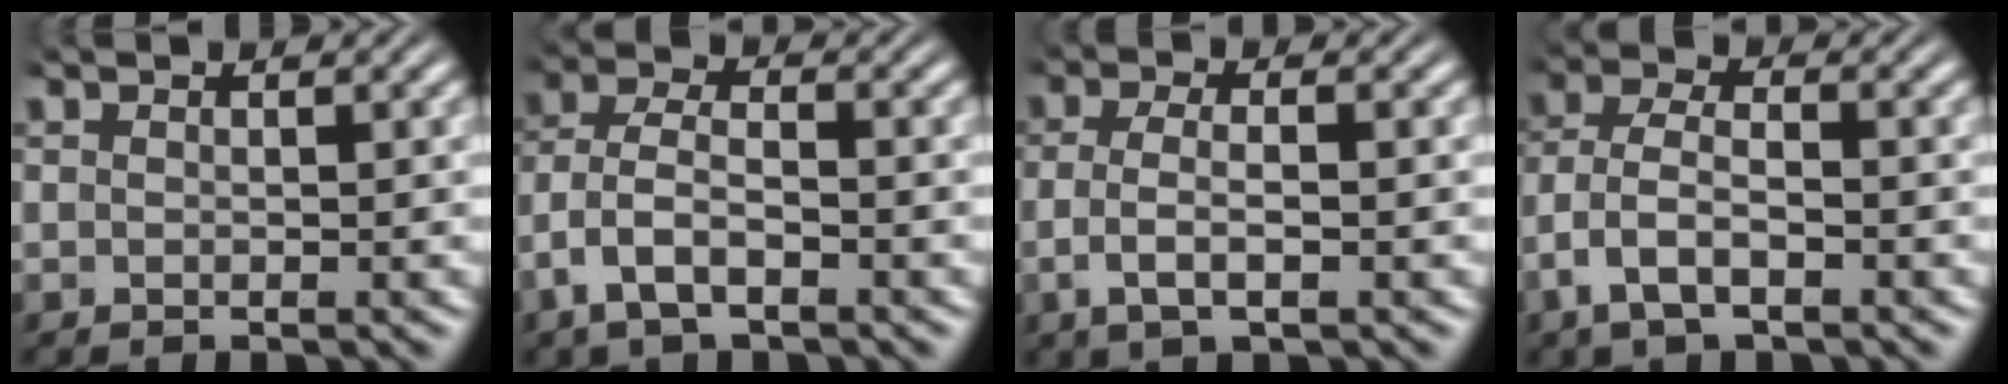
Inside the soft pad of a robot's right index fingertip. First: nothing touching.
{"total": 4.1, "force": [-1.1, 2.9, 2.7], "torque": [-0.075, -0.019, -0.013]}
{"total": 3.5, "force": [-0.7, 1.4, 3.1], "torque": [-0.068, -0.010, -0.009]}
{"total": 4.0, "force": [-1.3, 2.5, 2.8], "torque": [-0.074, -0.017, -0.015]}